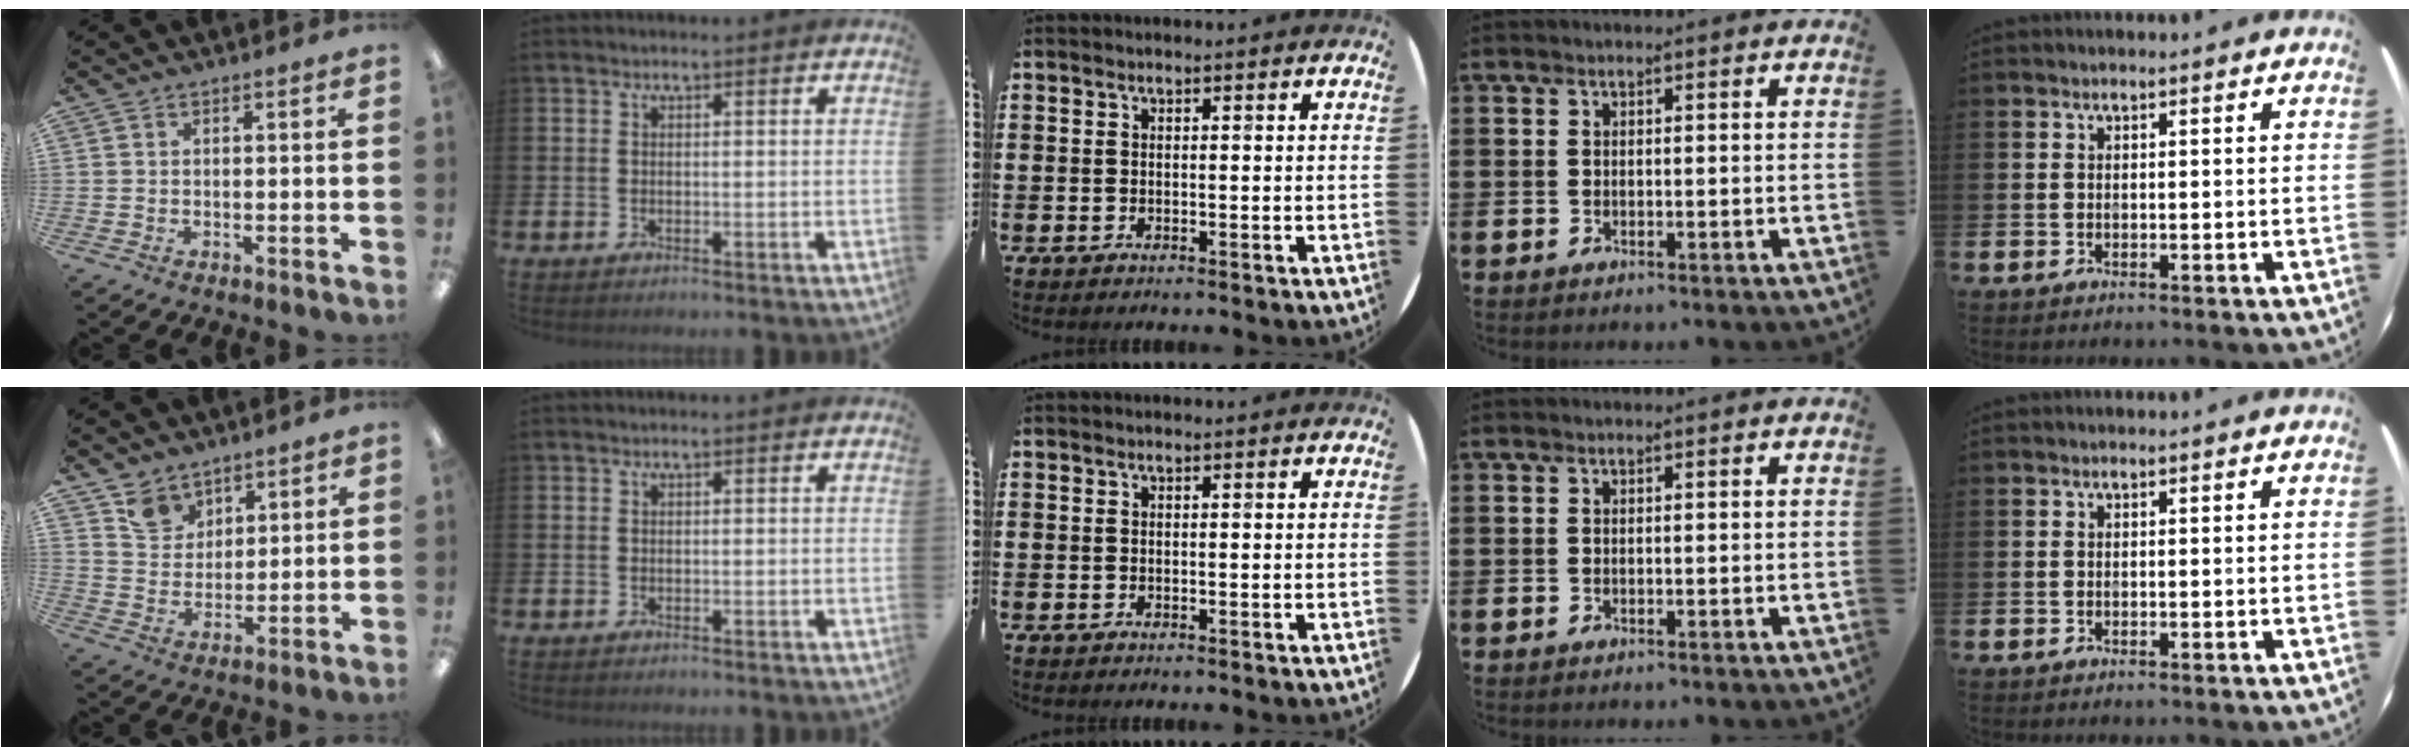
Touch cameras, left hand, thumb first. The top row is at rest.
{"thumb": {"total": 7.8, "force": [5.5, 5.4, 1.1], "torque": [-0.020, -0.031, 0.104]}}